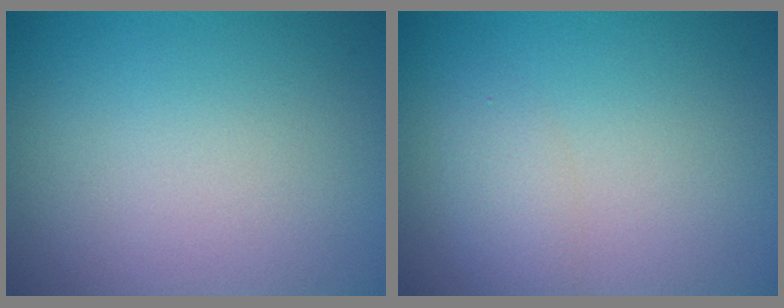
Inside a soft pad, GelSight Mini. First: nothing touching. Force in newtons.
{"total": 1.8, "press": 1.8, "slide": 0.1}